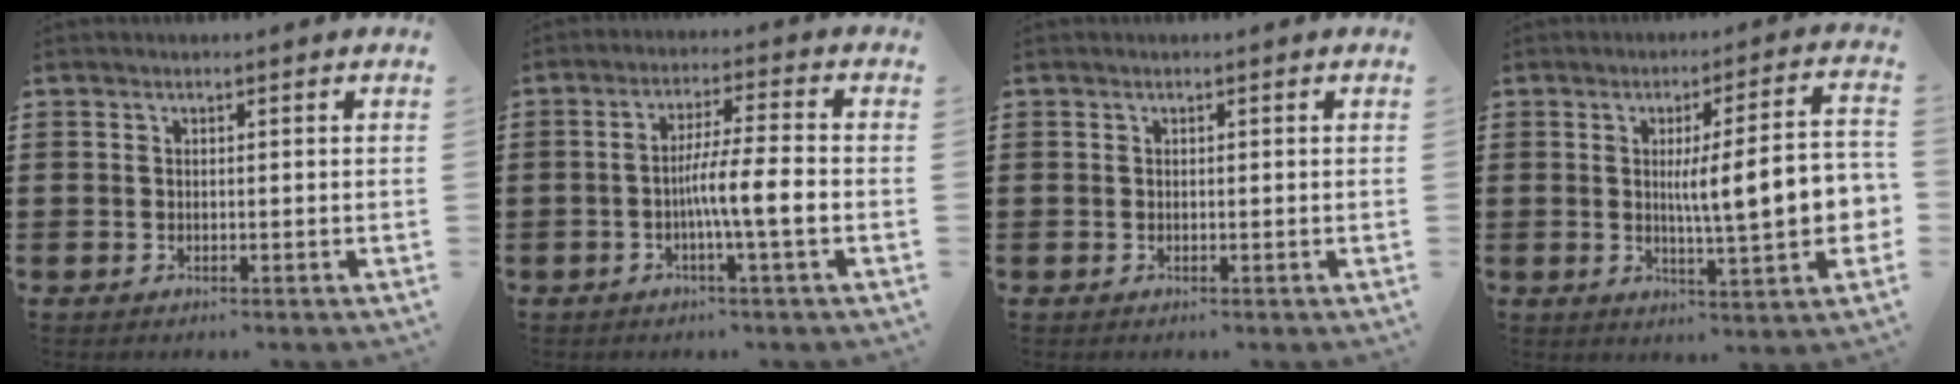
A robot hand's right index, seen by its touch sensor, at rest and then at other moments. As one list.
[{"total": 6.9, "force": [-1.8, 0.2, 6.7], "torque": [-0.115, -0.002, -0.035]}, {"total": 0.0}, {"total": 10.7, "force": [0.1, 1.5, 10.6], "torque": [-0.164, -0.007, -0.008]}]